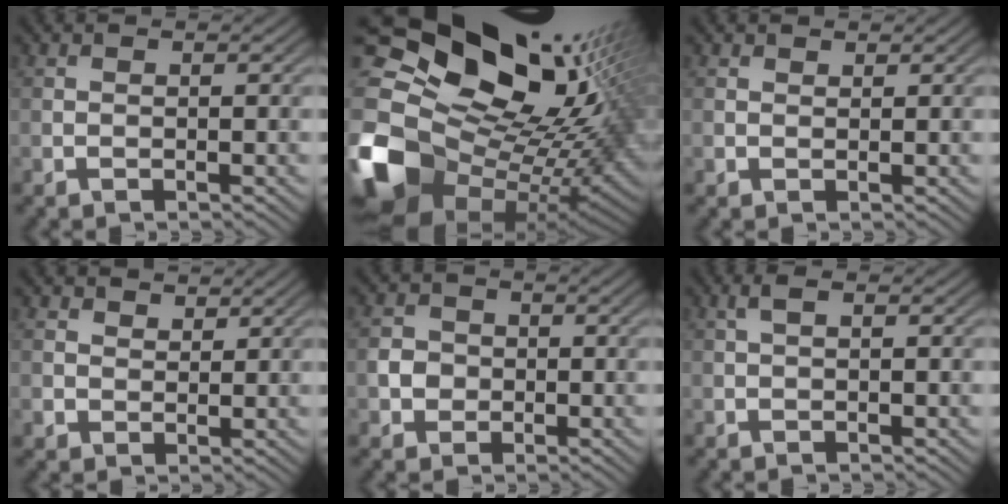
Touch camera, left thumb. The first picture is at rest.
{"total": 19.4, "force": [3.9, 14.1, 12.7], "torque": [-0.272, -0.008, 0.091]}
{"total": 0.9, "force": [0.7, 0.6, 0.1], "torque": [-0.003, -0.002, 0.014]}
{"total": 2.6, "force": [1.6, 1.9, 0.7], "torque": [-0.019, -0.004, 0.030]}
{"total": 2.9, "force": [-0.6, 2.7, 1.0], "torque": [-0.019, -0.001, -0.016]}
{"total": 1.3, "force": [0.2, 0.5, 1.1], "torque": [-0.028, 0.008, 0.003]}